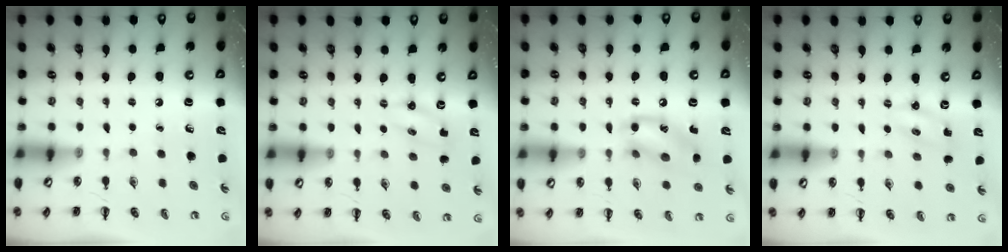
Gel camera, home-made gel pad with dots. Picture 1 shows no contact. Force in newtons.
{"total": 2.7, "press": 2.6, "slide": 0.8}
{"total": 13.0, "press": 12.8, "slide": 2.2}
{"total": 1.4, "press": 1.3, "slide": 0.3}